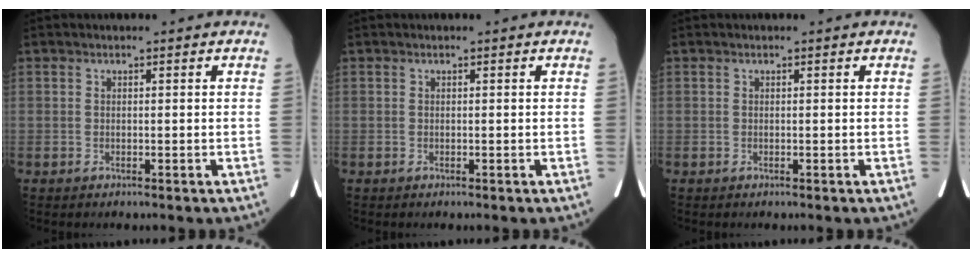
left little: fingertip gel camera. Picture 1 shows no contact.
{"total": 0.0}
{"total": 0.0}